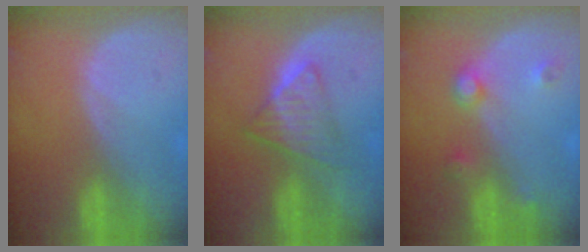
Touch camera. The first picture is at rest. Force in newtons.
{"total": 6.1, "press": 5.2, "slide": 3.1}
{"total": 3.7, "press": 3.4, "slide": 1.3}